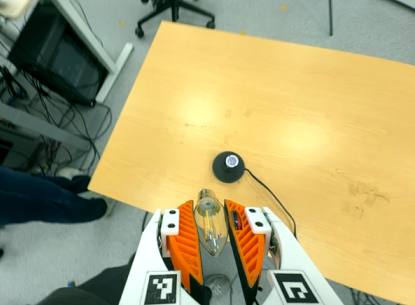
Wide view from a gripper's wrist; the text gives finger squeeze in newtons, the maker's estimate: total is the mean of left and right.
{"total": 13.0, "left": 14.3, "right": 11.7}